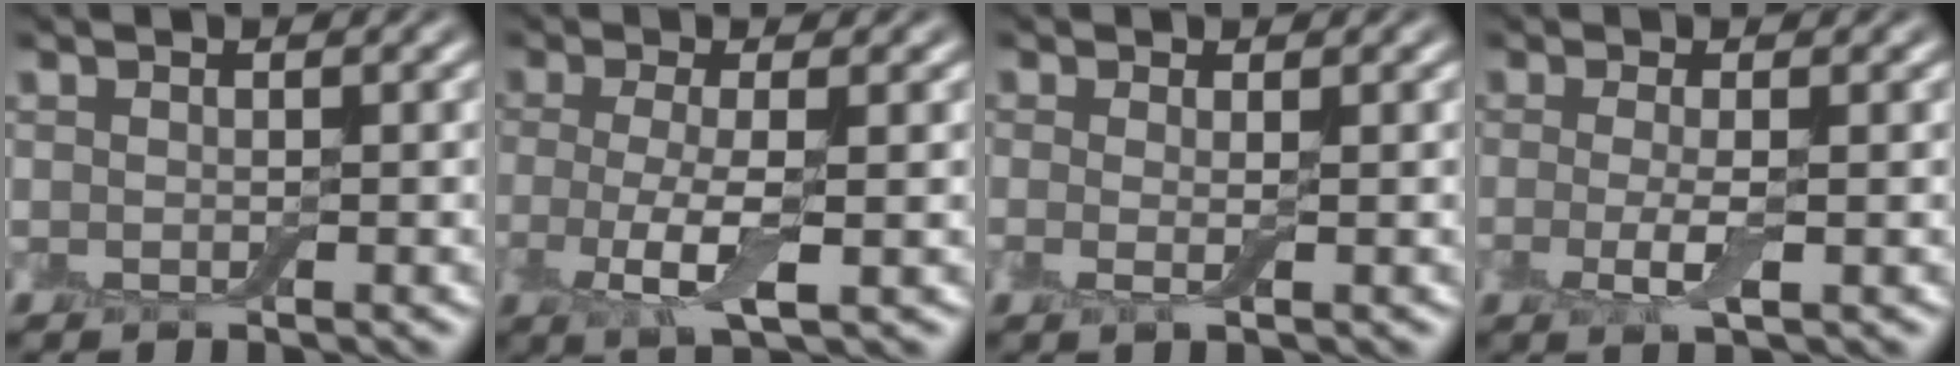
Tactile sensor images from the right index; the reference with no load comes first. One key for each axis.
{"total": 3.8, "fx": -1.1, "fy": 1.0, "fz": 3.5, "tx": -0.071, "ty": -0.006, "tz": -0.020}
{"total": 0.8, "fx": -0.2, "fy": 0.1, "fz": 0.8, "tx": -0.014, "ty": -0.007, "tz": -0.003}
{"total": 2.2, "fx": -0.8, "fy": 0.5, "fz": 2.0, "tx": -0.040, "ty": -0.006, "tz": -0.014}